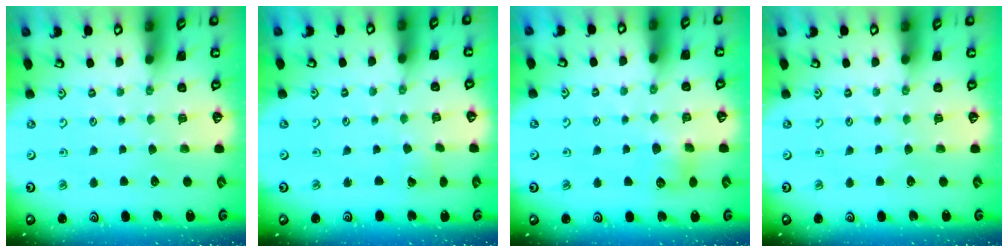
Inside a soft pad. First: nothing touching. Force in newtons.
{"total": 1.4, "press": 1.4, "slide": 0.1}
{"total": 6.3, "press": 6.3, "slide": 0.6}
{"total": 0.0}